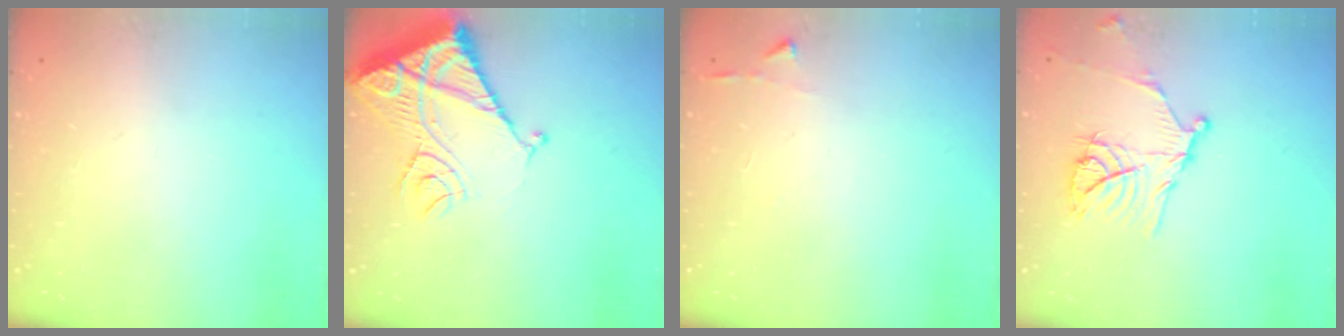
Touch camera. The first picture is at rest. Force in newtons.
{"total": 13.7, "press": 13.6, "slide": 1.6}
{"total": 2.9, "press": 2.9, "slide": 0.3}
{"total": 13.8, "press": 13.7, "slide": 0.8}